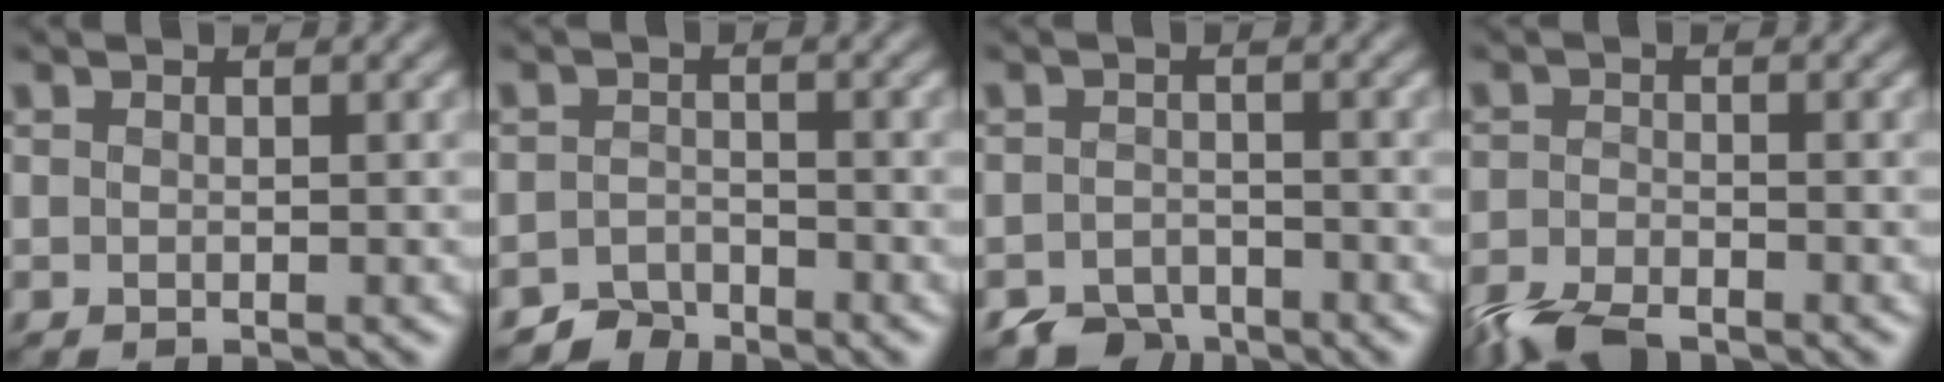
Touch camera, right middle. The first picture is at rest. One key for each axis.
{"total": 2.3, "fx": -2.2, "fy": 0.6, "fz": -0.1, "tx": 0.006, "ty": 0.008, "tz": -0.046}
{"total": 2.9, "fx": -2.5, "fy": 1.5, "fz": 0.4, "tx": 0.001, "ty": 0.001, "tz": -0.051}
{"total": 5.2, "fx": -4.2, "fy": 1.6, "fz": 2.6, "tx": -0.056, "ty": -0.009, "tz": -0.091}